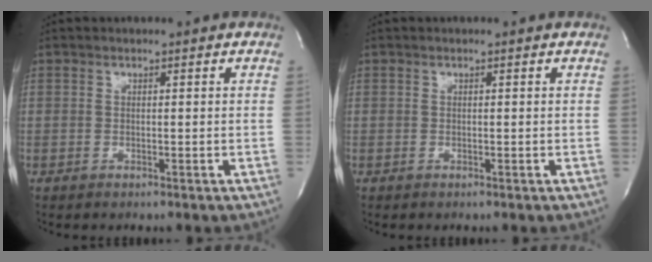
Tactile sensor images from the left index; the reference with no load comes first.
{"total": 0.0}